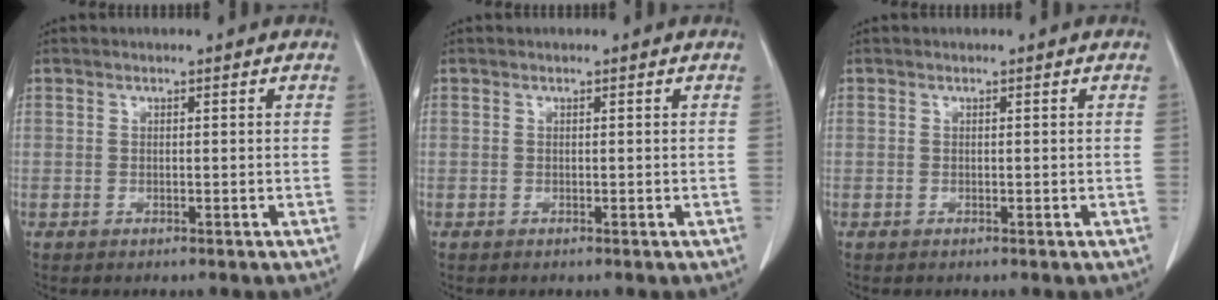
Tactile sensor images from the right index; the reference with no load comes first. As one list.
[{"total": 0.0}, {"total": 0.0}]